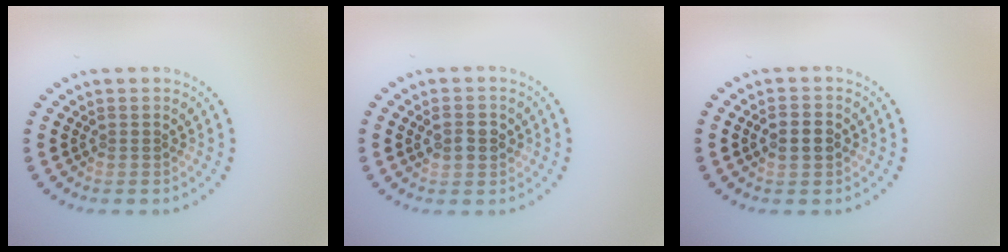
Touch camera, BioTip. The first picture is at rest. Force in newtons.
{"total": 2.2, "press": 2.2, "slide": 0.3}
{"total": 2.3, "press": 2.3, "slide": 0.1}